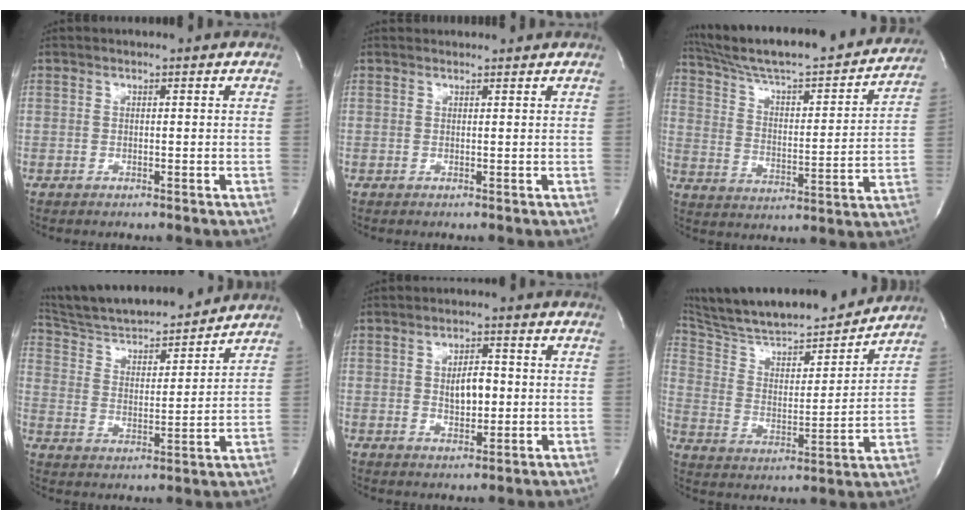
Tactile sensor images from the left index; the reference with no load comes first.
{"total": 2.8, "force": [2.8, 0.5, 0.1], "torque": [-0.007, 0.023, 0.035]}
{"total": 27.0, "force": [24.3, 3.2, 11.5], "torque": [-0.186, -0.027, 0.337]}
{"total": 17.6, "force": [16.4, 2.3, 6.1], "torque": [-0.108, 0.004, 0.265]}
{"total": 4.5, "force": [0.0, 2.2, 3.9], "torque": [-0.063, -0.001, 0.005]}
{"total": 22.3, "force": [19.9, 2.8, 9.6], "torque": [-0.170, 0.003, 0.314]}